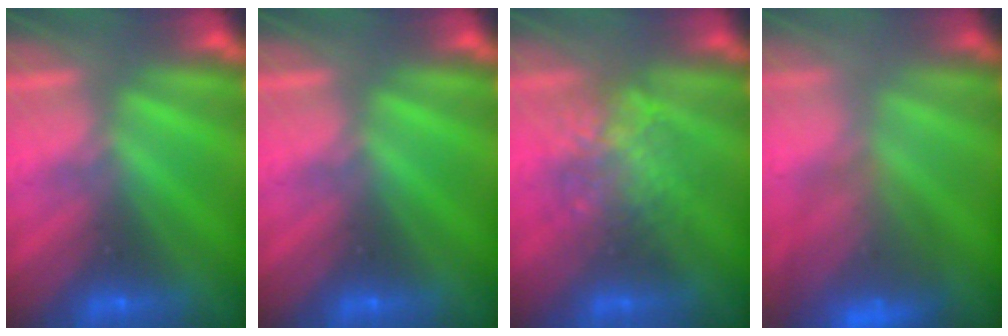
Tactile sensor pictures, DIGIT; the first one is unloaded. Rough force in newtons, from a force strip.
{"total": 0.0}
{"total": 2.2}
{"total": 8.8}